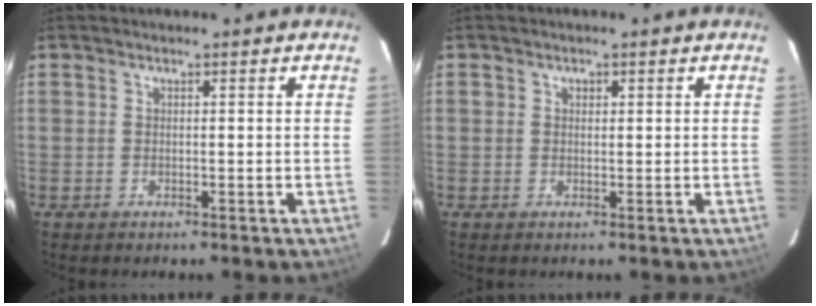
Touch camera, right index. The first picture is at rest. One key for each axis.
{"total": 1.0, "fx": 0.2, "fy": 1.0, "fz": 0.2, "tx": -0.001, "ty": 0.004, "tz": 0.002}